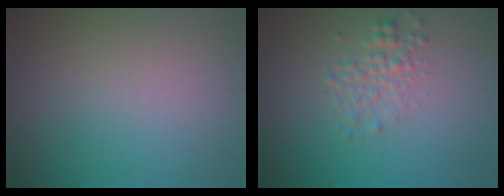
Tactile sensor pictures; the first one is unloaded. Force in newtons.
{"total": 1.9, "press": 1.9, "slide": 0.1}